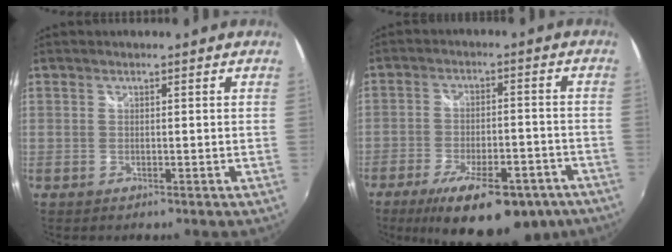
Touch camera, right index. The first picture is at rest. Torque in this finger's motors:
{"motor_torque": [1.32, -0.82, 0.51, 0.16]}